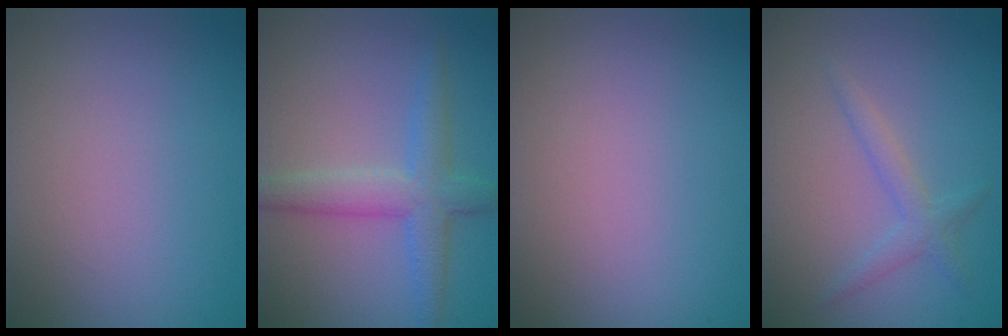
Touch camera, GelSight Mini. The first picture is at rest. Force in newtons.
{"total": 4.0, "press": 4.0, "slide": 0.1}
{"total": 0.0}
{"total": 1.7, "press": 1.7, "slide": 0.1}